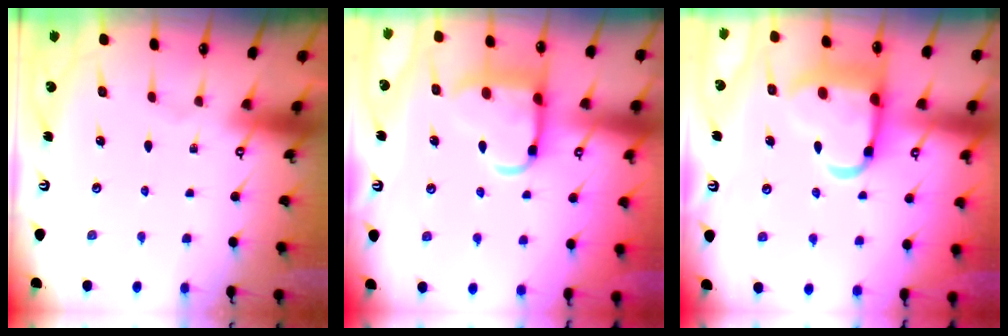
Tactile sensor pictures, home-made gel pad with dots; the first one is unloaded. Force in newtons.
{"total": 13.3, "press": 13.2, "slide": 1.6}
{"total": 16.1, "press": 16.0, "slide": 1.9}